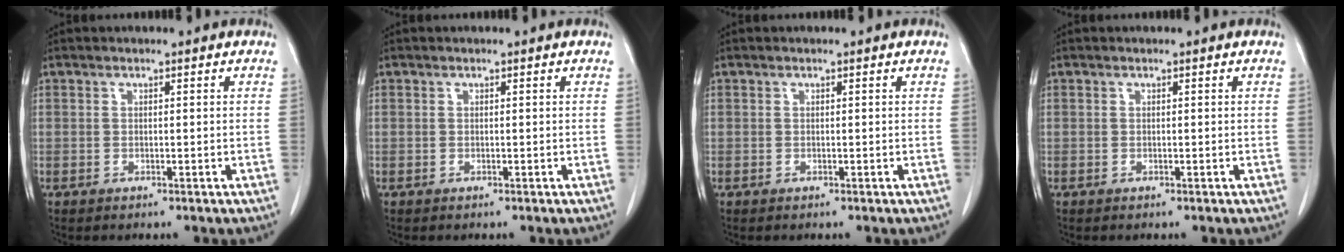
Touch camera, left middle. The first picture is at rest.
{"total": 0.0}
{"total": 0.0}
{"total": 0.0}